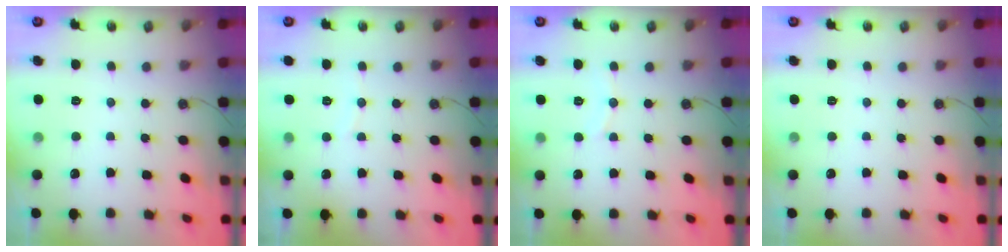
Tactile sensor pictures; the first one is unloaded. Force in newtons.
{"total": 2.2, "press": 2.2, "slide": 0.2}
{"total": 4.9, "press": 4.9, "slide": 0.2}
{"total": 0.0}